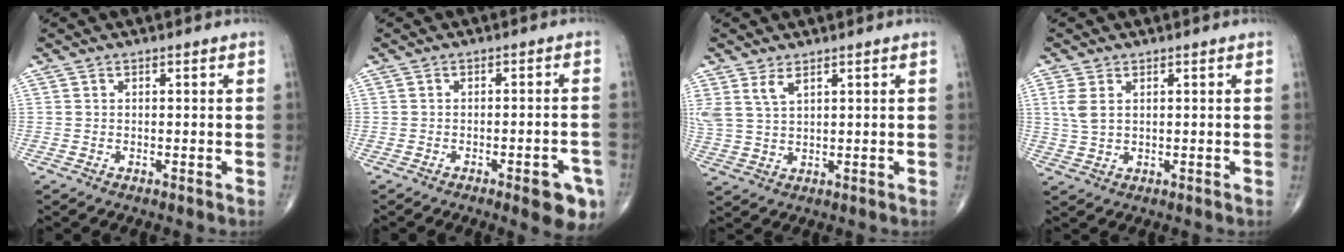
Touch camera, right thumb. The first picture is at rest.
{"total": 7.1, "force": [-3.7, 2.0, 5.7], "torque": [-0.052, 0.013, -0.042]}
{"total": 4.9, "force": [2.9, 2.2, 3.3], "torque": [-0.075, -0.007, 0.070]}
{"total": 4.0, "force": [1.3, 2.4, 2.9], "torque": [-0.070, 0.001, 0.032]}